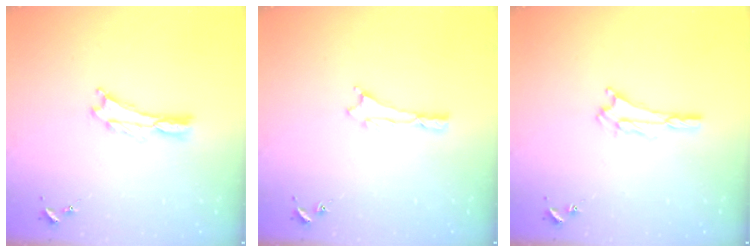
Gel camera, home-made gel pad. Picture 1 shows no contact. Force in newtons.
{"total": 0.8, "press": 0.8, "slide": 0.2}
{"total": 2.4, "press": 2.4, "slide": 0.4}